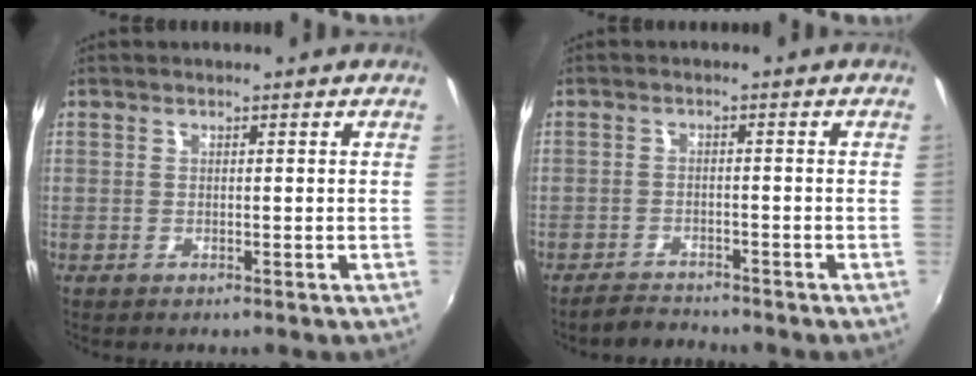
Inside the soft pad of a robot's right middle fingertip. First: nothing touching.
{"total": 3.3, "force": [-3.2, 0.7, 0.3], "torque": [-0.022, 0.001, -0.056]}